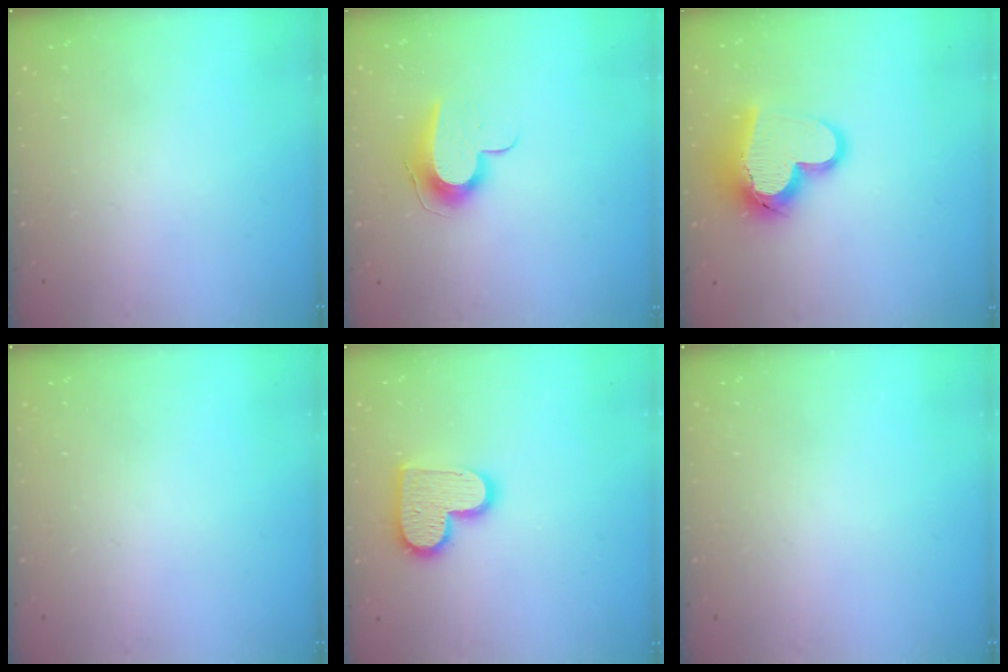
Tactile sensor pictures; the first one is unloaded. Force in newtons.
{"total": 9.9, "press": 9.9, "slide": 0.3}
{"total": 16.9, "press": 16.7, "slide": 2.4}
{"total": 0.0}
{"total": 14.2, "press": 14.2, "slide": 1.1}
{"total": 0.0}